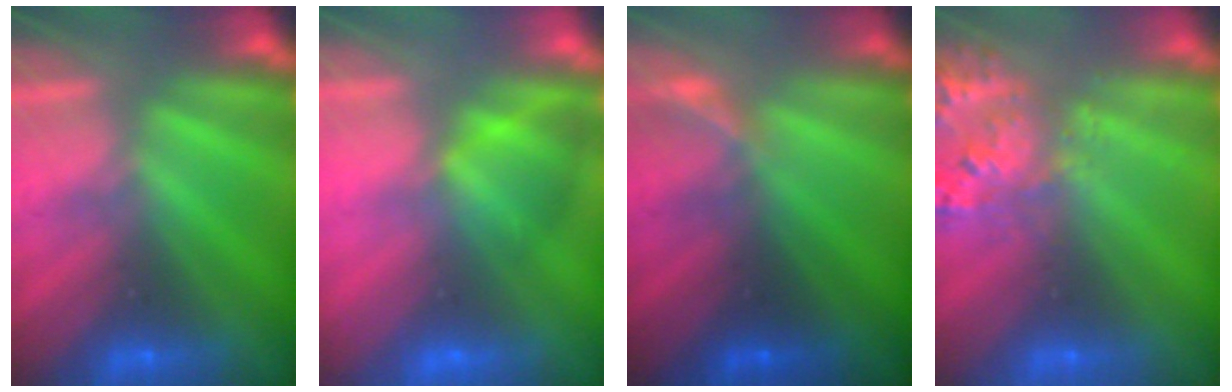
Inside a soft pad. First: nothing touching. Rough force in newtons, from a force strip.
{"total": 2.9}
{"total": 1.3}
{"total": 2.9}